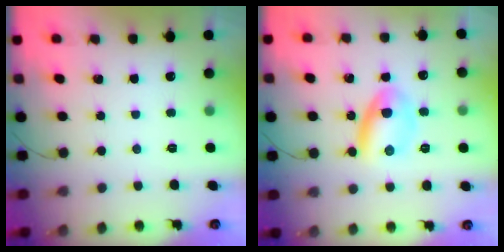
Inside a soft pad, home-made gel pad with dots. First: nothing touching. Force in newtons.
{"total": 7.1, "press": 7.0, "slide": 1.3}